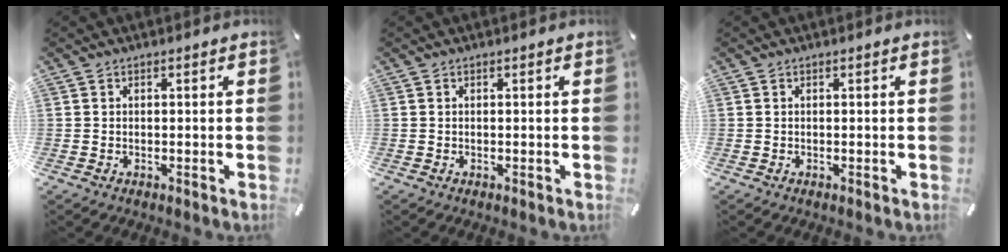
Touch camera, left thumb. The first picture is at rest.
{"total": 0.0}
{"total": 0.0}